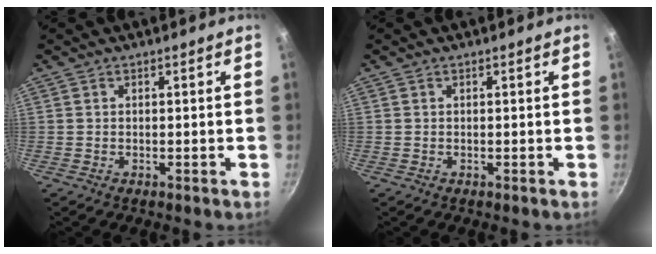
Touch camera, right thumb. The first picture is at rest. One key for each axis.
{"total": 0.0}